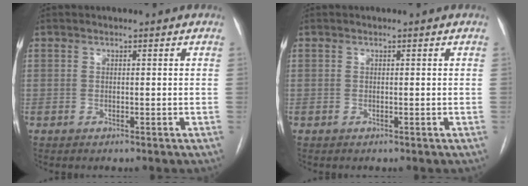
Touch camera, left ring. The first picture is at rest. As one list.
[{"total": 0.0}]